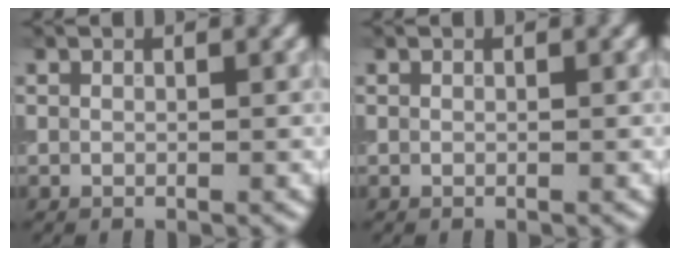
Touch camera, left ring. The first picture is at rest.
{"total": 0.0}